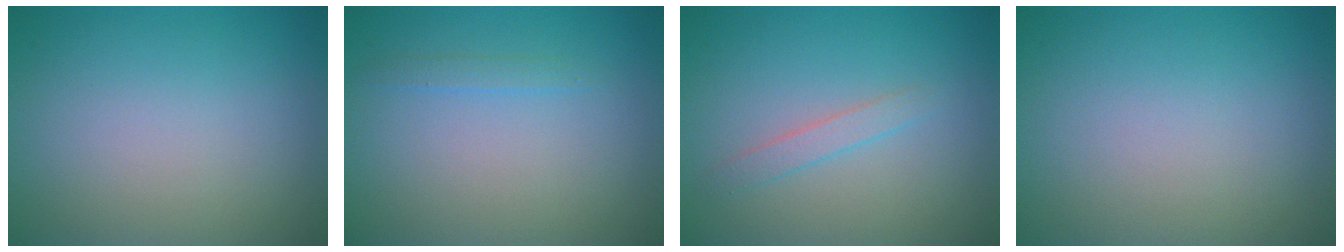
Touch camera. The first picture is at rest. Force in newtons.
{"total": 0.9, "press": 0.9, "slide": 0.1}
{"total": 1.3, "press": 1.3, "slide": 0.1}
{"total": 0.0}